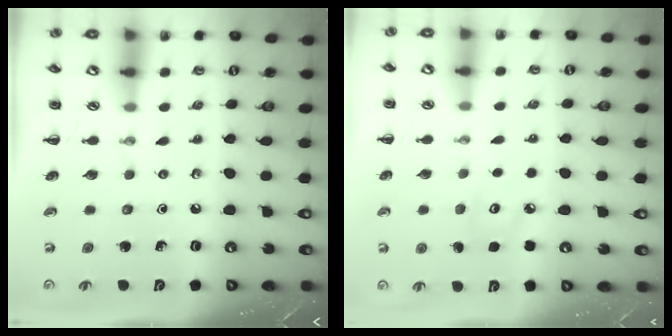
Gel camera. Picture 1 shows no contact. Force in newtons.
{"total": 3.4, "press": 3.3, "slide": 0.8}